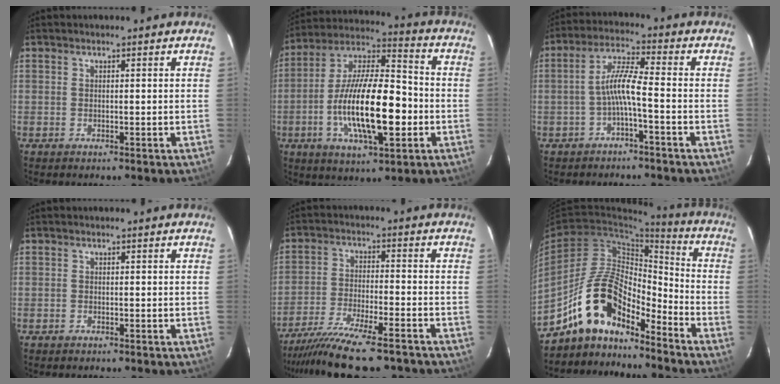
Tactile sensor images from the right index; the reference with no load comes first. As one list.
[{"total": 19.7, "force": [-4.5, 6.7, 18.0], "torque": [-0.334, 0.001, -0.083]}, {"total": 5.5, "force": [-2.2, 0.1, 5.0], "torque": [-0.115, 0.014, -0.041]}, {"total": 0.5, "force": [-0.4, 0.3, -0.1], "torque": [0.001, 0.002, -0.009]}, {"total": 16.3, "force": [-13.8, 2.7, 8.2], "torque": [-0.173, -0.036, -0.228]}, {"total": 14.0, "force": [-11.0, 5.0, 7.1], "torque": [-0.136, 0.023, -0.209]}]